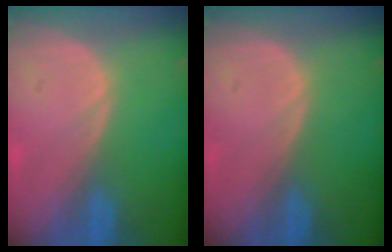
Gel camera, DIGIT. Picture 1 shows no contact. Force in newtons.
{"total": 0.0}